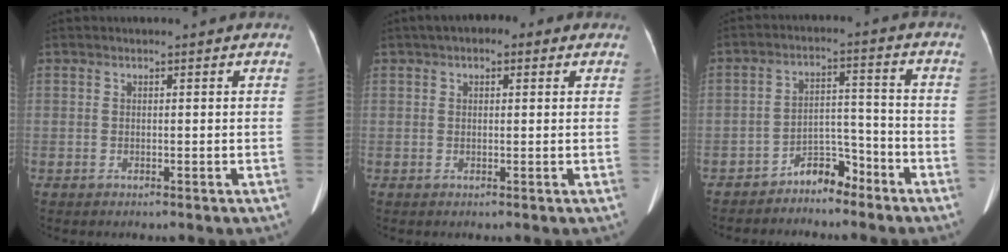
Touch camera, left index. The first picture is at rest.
{"total": 3.9, "force": [1.9, 2.2, 2.5], "torque": [-0.040, 0.026, 0.023]}
{"total": 5.3, "force": [-4.5, 1.9, 1.8], "torque": [-0.025, 0.015, -0.077]}